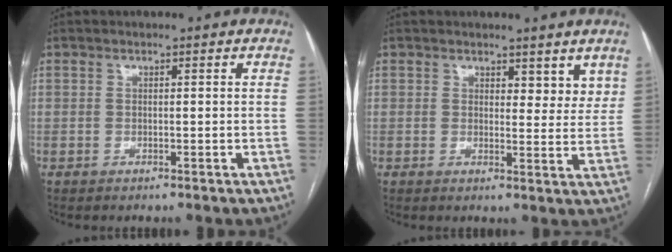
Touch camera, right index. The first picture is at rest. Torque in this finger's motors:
{"motor_torque": [0.03, 0.23, -0.04, 0.00]}